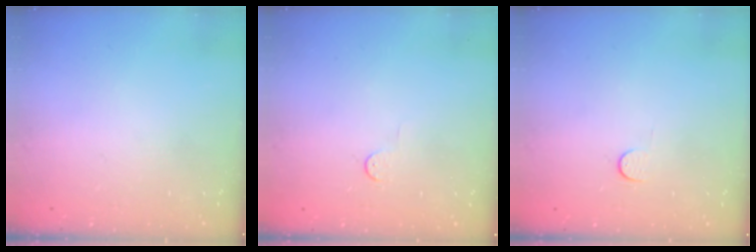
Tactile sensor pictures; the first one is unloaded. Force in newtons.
{"total": 2.8, "press": 2.8, "slide": 0.4}
{"total": 2.8, "press": 2.8, "slide": 0.4}